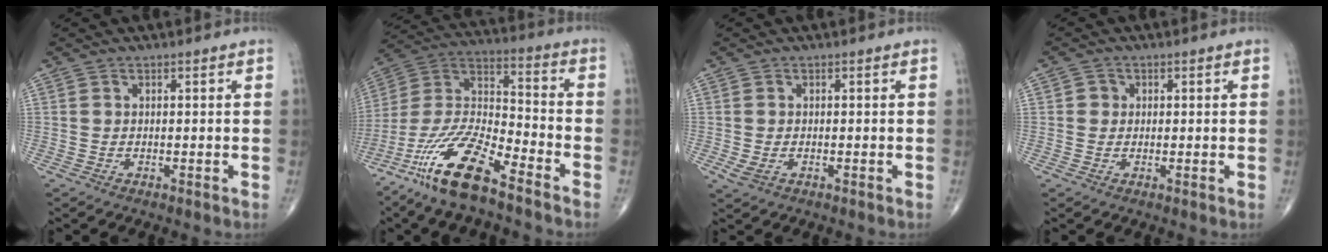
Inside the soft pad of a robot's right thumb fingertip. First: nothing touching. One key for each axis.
{"total": 17.3, "fx": -11.8, "fy": 4.6, "fz": 11.8, "tx": -0.232, "ty": 0.065, "tz": -0.225}
{"total": 2.1, "fx": -0.6, "fy": 1.3, "fz": 1.6, "tx": -0.036, "ty": -0.001, "tz": -0.008}
{"total": 1.8, "fx": 0.2, "fy": 1.7, "fz": 0.5, "tx": 0.002, "ty": 0.003, "tz": 0.000}